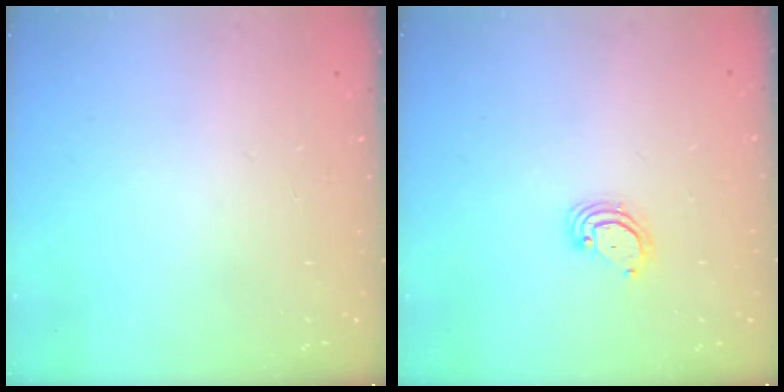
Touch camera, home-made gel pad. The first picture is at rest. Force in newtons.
{"total": 3.0, "press": 2.9, "slide": 0.3}